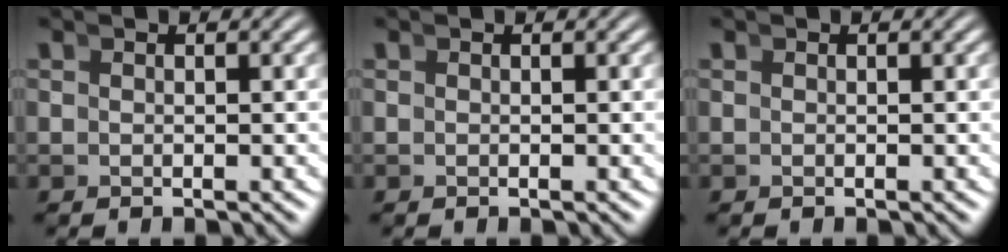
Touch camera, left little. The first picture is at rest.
{"total": 0.0}
{"total": 0.0}